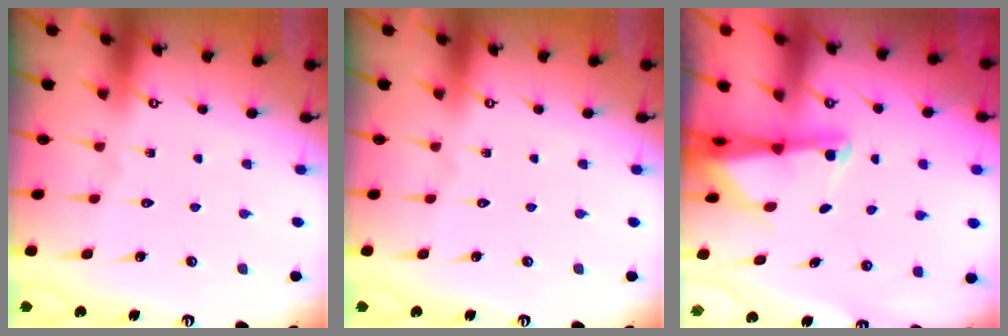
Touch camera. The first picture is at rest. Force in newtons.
{"total": 0.0}
{"total": 2.6, "press": 2.6, "slide": 0.5}